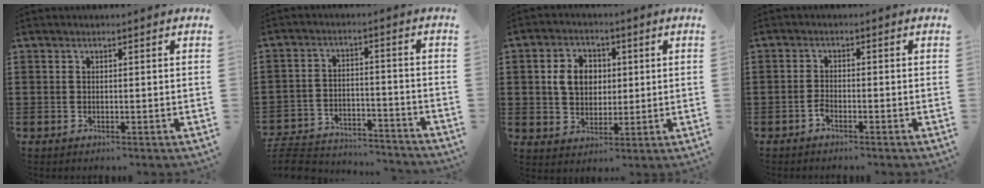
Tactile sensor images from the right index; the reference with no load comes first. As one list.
[{"total": 6.5, "force": [-6.3, 0.9, 1.2], "torque": [-0.035, 0.006, -0.127]}, {"total": 6.3, "force": [0.9, 5.0, 3.7], "torque": [-0.088, 0.011, 0.010]}, {"total": 1.6, "force": [-1.2, 0.5, 0.9], "torque": [-0.022, 0.000, -0.023]}]